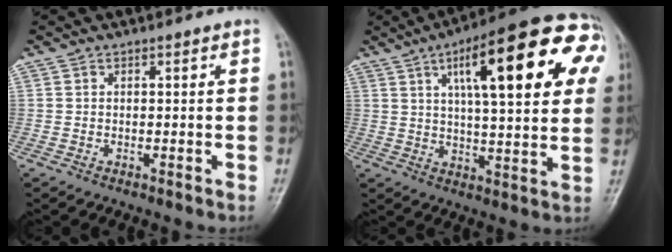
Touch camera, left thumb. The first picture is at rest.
{"total": 25.6, "force": [8.7, 7.9, 22.7], "torque": [-0.295, 0.015, 0.117]}